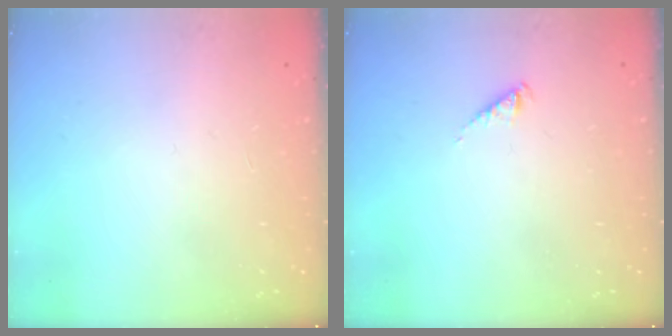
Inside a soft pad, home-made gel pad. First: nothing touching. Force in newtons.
{"total": 2.4, "press": 2.4, "slide": 0.3}